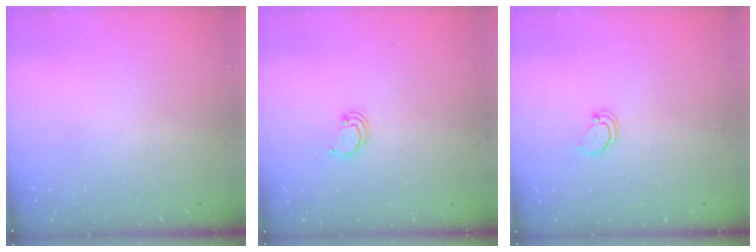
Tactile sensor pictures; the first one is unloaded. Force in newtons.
{"total": 2.2, "press": 2.2, "slide": 0.2}
{"total": 2.5, "press": 2.5, "slide": 0.3}